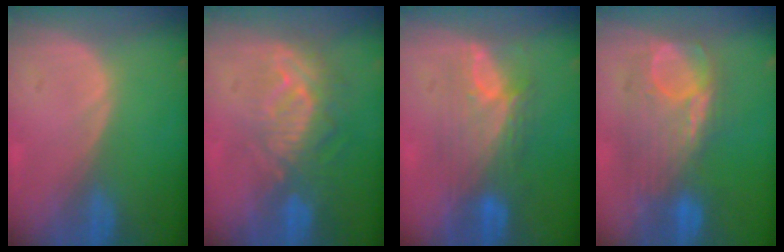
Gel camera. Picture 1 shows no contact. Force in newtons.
{"total": 9.5, "press": 8.3, "slide": 4.6}
{"total": 7.3, "press": 7.1, "slide": 1.3}
{"total": 9.1, "press": 9.0, "slide": 1.4}